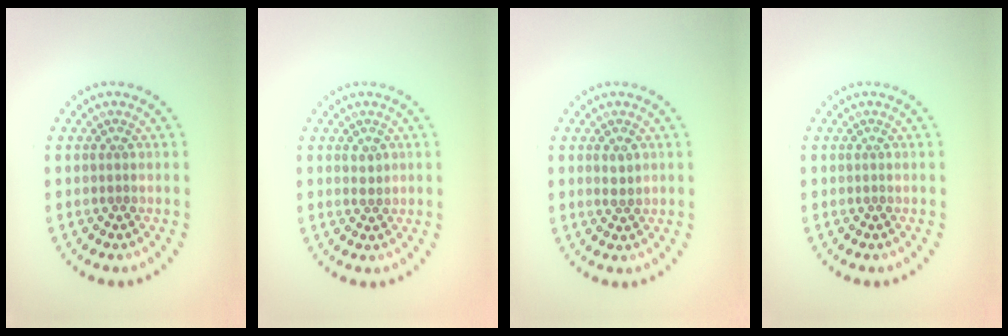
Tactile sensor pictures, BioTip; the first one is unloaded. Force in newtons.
{"total": 1.1, "press": 1.0, "slide": 0.4}
{"total": 1.2, "press": 1.2, "slide": 0.3}
{"total": 0.0}